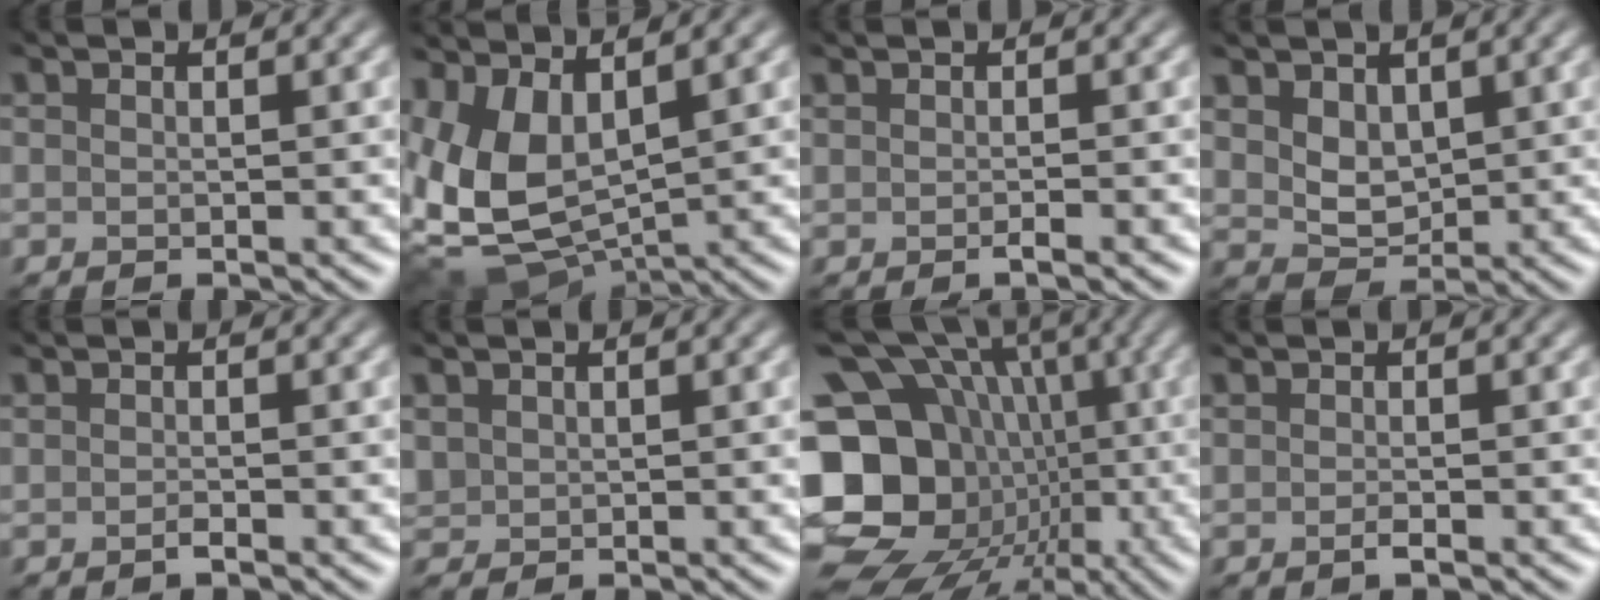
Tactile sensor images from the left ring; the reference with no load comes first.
{"total": 9.2, "force": [-0.3, 5.3, 7.6], "torque": [-0.182, -0.010, -0.002]}
{"total": 0.8, "force": [-0.2, 0.2, 0.8], "torque": [-0.013, -0.004, -0.005]}
{"total": 3.0, "force": [0.7, 2.2, 2.0], "torque": [-0.051, -0.012, 0.015]}
{"total": 0.8, "force": [-0.3, 0.2, 0.6], "torque": [-0.014, -0.005, -0.004]}
{"total": 1.5, "force": [0.7, 1.2, 0.7], "torque": [-0.027, 0.001, 0.020]}
{"total": 19.2, "force": [-5.2, 15.6, 10.0], "torque": [-0.157, 0.015, -0.131]}
{"total": 0.8, "force": [-0.1, 0.2, 0.8], "torque": [-0.016, -0.005, -0.001]}